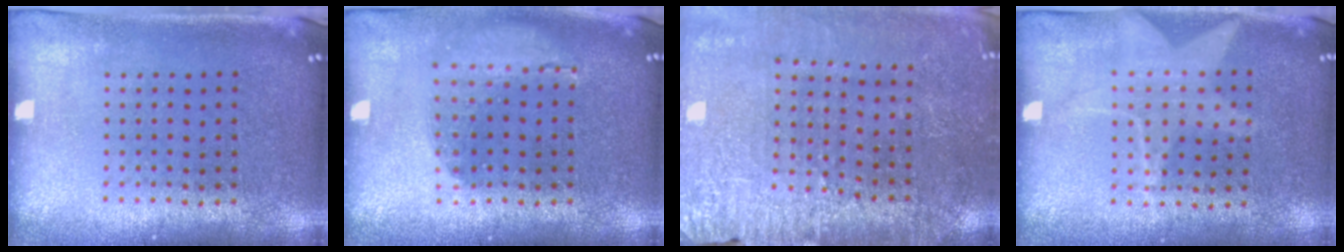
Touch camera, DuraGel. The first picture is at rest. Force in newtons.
{"total": 1.1, "press": 1.1, "slide": 0.2}
{"total": 3.0, "press": 3.0, "slide": 0.1}
{"total": 1.2, "press": 1.2, "slide": 0.1}